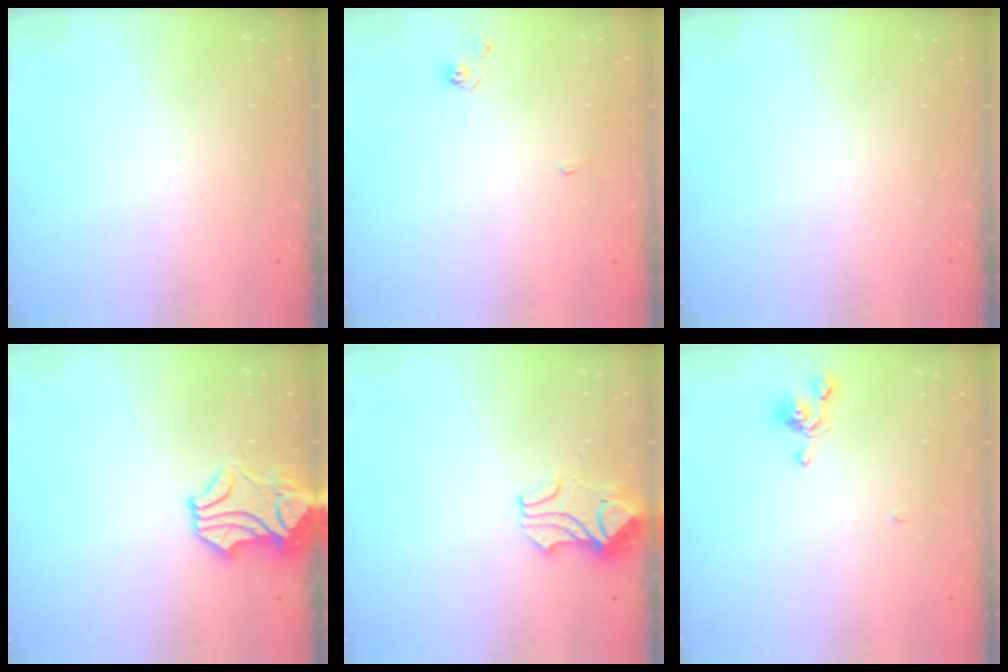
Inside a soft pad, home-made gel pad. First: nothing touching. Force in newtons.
{"total": 2.2, "press": 2.2, "slide": 0.5}
{"total": 0.0}
{"total": 1.8, "press": 0.9, "slide": 1.5}
{"total": 2.1, "press": 1.9, "slide": 0.9}
{"total": 2.4, "press": 2.3, "slide": 0.7}